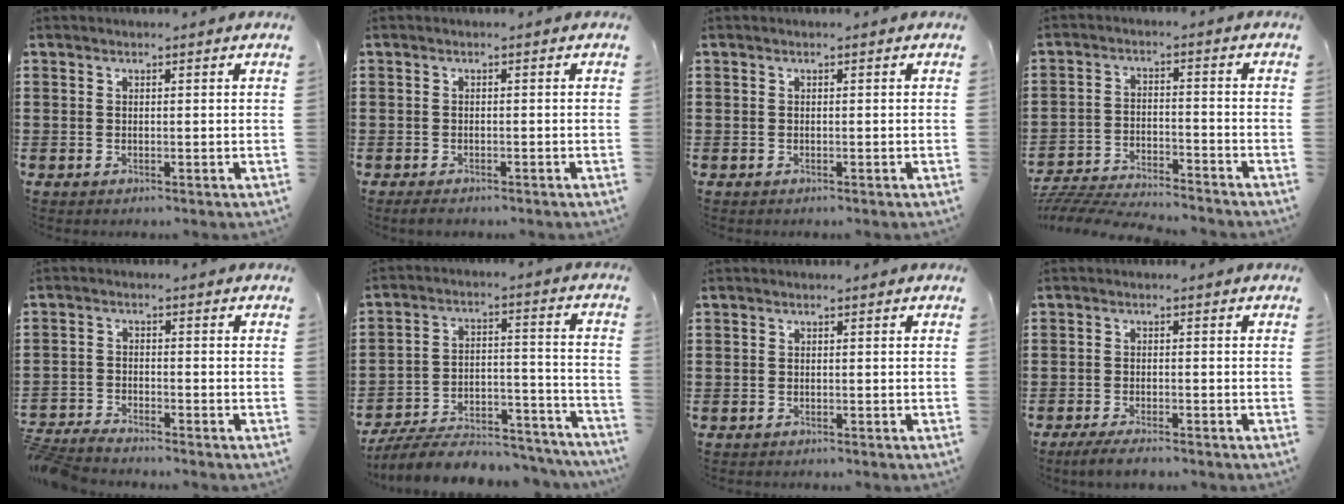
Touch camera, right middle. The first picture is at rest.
{"total": 1.0, "force": [-0.9, 0.4, 0.3], "torque": [-0.008, -0.003, -0.018]}
{"total": 0.0}
{"total": 5.8, "force": [-5.7, 0.4, 0.9], "torque": [-0.025, 0.004, -0.118]}
{"total": 3.2, "force": [-3.2, 0.1, 0.4], "torque": [-0.025, -0.001, -0.071]}
{"total": 7.8, "force": [-7.2, 1.5, 2.5], "torque": [-0.041, 0.016, -0.140]}
{"total": 0.6, "force": [-0.5, 0.3, -0.1], "torque": [0.003, 0.004, -0.012]}
{"total": 2.6, "force": [-2.3, 0.3, 1.3], "torque": [-0.035, -0.005, -0.048]}